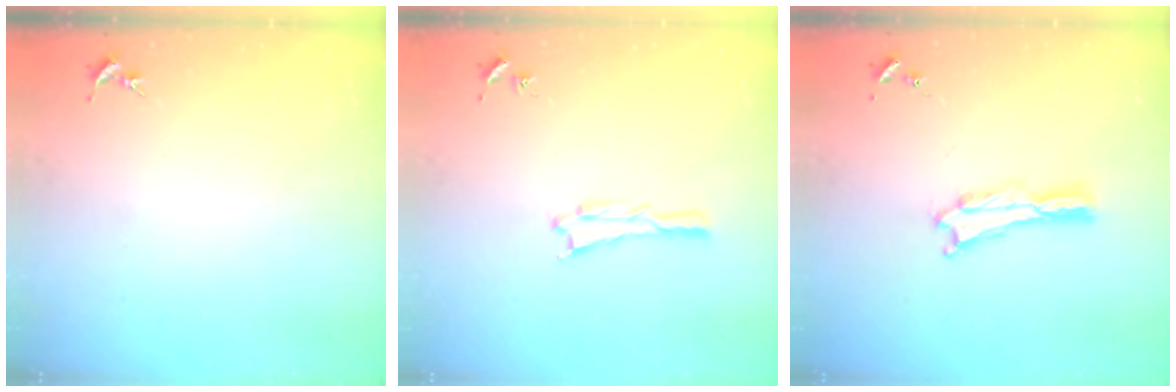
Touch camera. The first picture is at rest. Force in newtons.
{"total": 0.6, "press": 0.6, "slide": 0.1}
{"total": 0.8, "press": 0.7, "slide": 0.2}